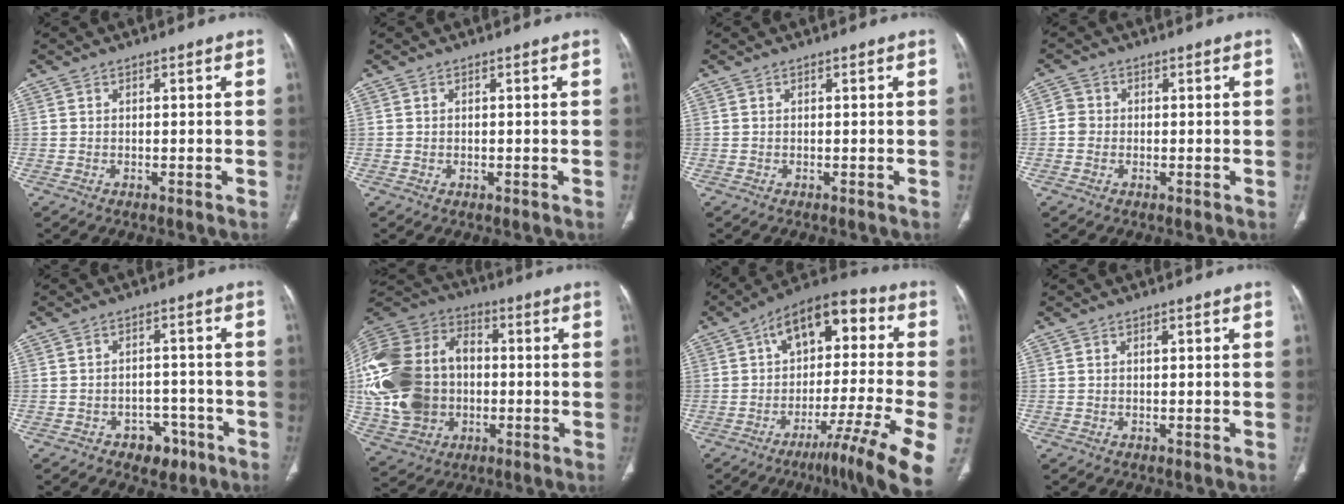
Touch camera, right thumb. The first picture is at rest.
{"total": 0.0}
{"total": 0.0}
{"total": 2.2, "force": [-0.3, 2.0, 0.8], "torque": [0.001, 0.008, -0.013]}
{"total": 5.7, "force": [-3.2, 4.1, 2.3], "torque": [-0.005, 0.030, -0.038]}
{"total": 28.0, "force": [-1.3, 21.8, 17.5], "torque": [-0.395, 0.035, -0.013]}
{"total": 19.8, "force": [-4.5, 4.8, 18.7], "torque": [-0.271, 0.057, -0.077]}
{"total": 0.5, "force": [0.2, 0.2, 0.4], "torque": [-0.003, 0.001, 0.004]}